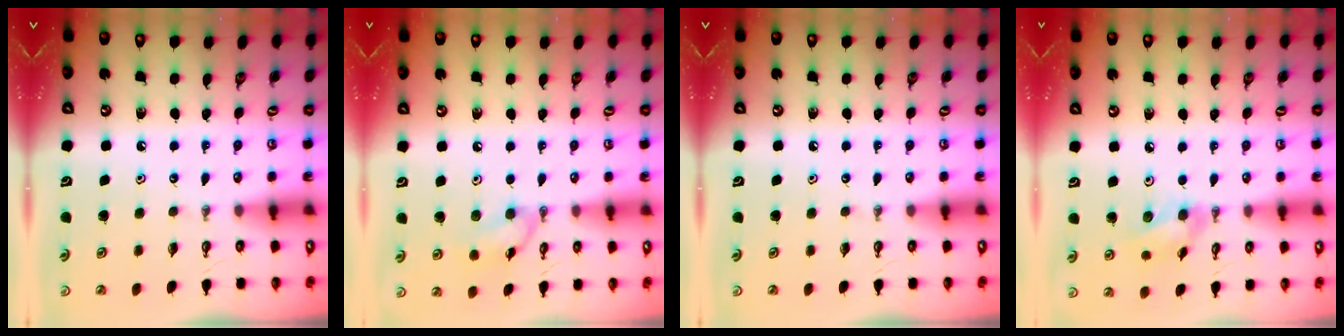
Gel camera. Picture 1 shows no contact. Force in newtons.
{"total": 8.4, "press": 8.4, "slide": 0.4}
{"total": 0.0}
{"total": 9.5, "press": 9.1, "slide": 2.6}